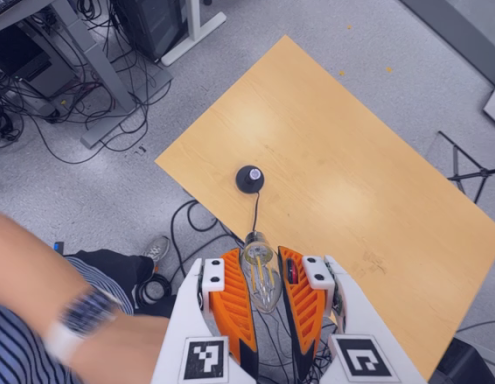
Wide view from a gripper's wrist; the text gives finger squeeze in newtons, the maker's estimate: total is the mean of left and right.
{"total": 21.0, "left": 24.9, "right": 17.1}